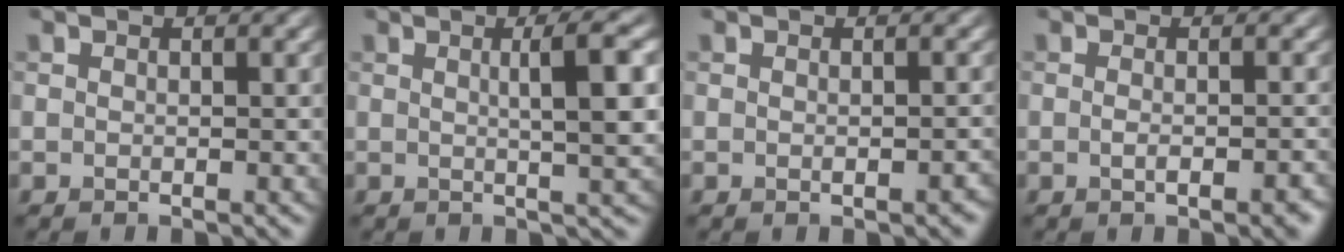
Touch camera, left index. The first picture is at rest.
{"total": 5.3, "force": [1.0, 1.2, 5.1], "torque": [-0.059, 0.009, 0.011]}
{"total": 1.0, "force": [-0.3, 0.3, 0.9], "torque": [-0.013, -0.002, -0.003]}
{"total": 2.9, "force": [-0.7, 1.0, 2.6], "torque": [-0.026, 0.001, -0.008]}